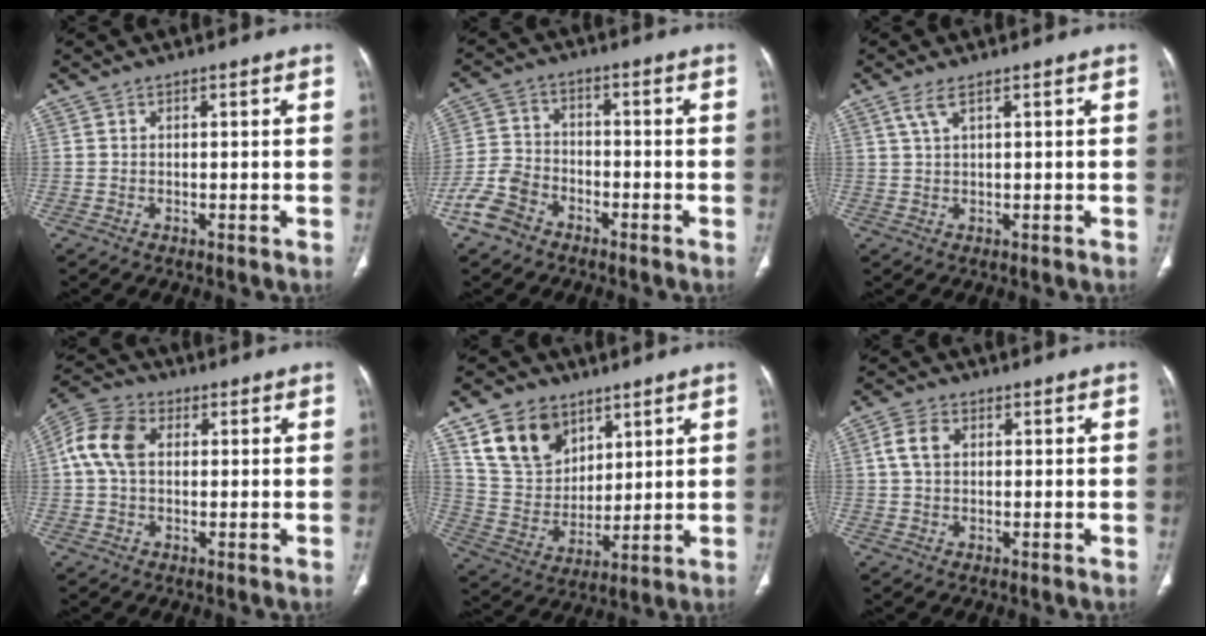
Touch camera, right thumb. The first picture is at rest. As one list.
[{"total": 7.5, "force": [-4.8, 5.0, 2.9], "torque": [-0.060, 0.024, -0.098]}, {"total": 2.5, "force": [1.4, 0.5, 2.0], "torque": [-0.054, 0.005, 0.037]}, {"total": 8.6, "force": [1.3, 5.8, 6.2], "torque": [-0.135, 0.025, 0.019]}, {"total": 14.6, "force": [8.2, 10.2, 6.4], "torque": [-0.089, -0.036, 0.166]}, {"total": 3.8, "force": [0.8, 2.5, 2.8], "torque": [-0.064, 0.010, 0.014]}]